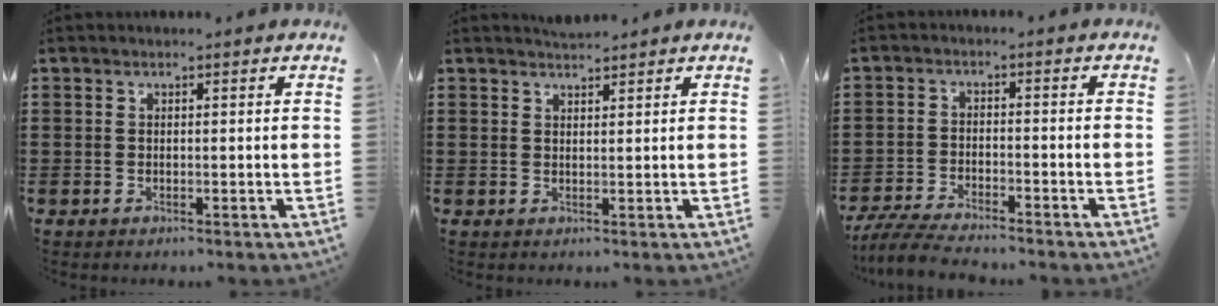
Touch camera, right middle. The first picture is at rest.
{"total": 1.7, "force": [1.7, 0.1, 0.0], "torque": [-0.006, 0.003, 0.034]}
{"total": 5.2, "force": [-4.8, 0.3, 1.8], "torque": [-0.048, -0.012, -0.098]}